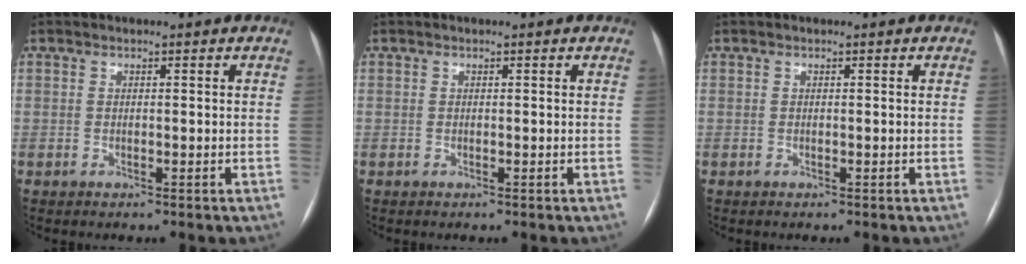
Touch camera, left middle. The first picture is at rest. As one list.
[{"total": 0.0}, {"total": 0.0}]